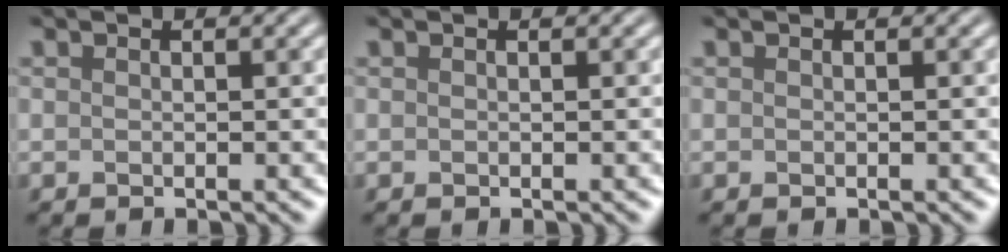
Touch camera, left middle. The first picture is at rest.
{"total": 0.0}
{"total": 0.0}